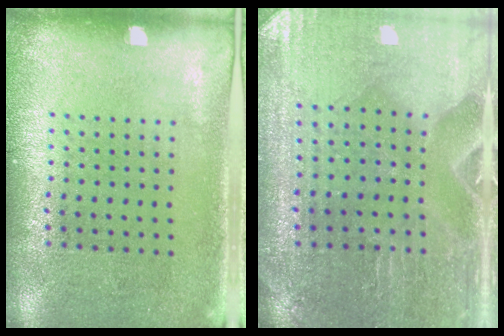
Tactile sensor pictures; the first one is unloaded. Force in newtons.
{"total": 0.8, "press": 0.8, "slide": 0.1}